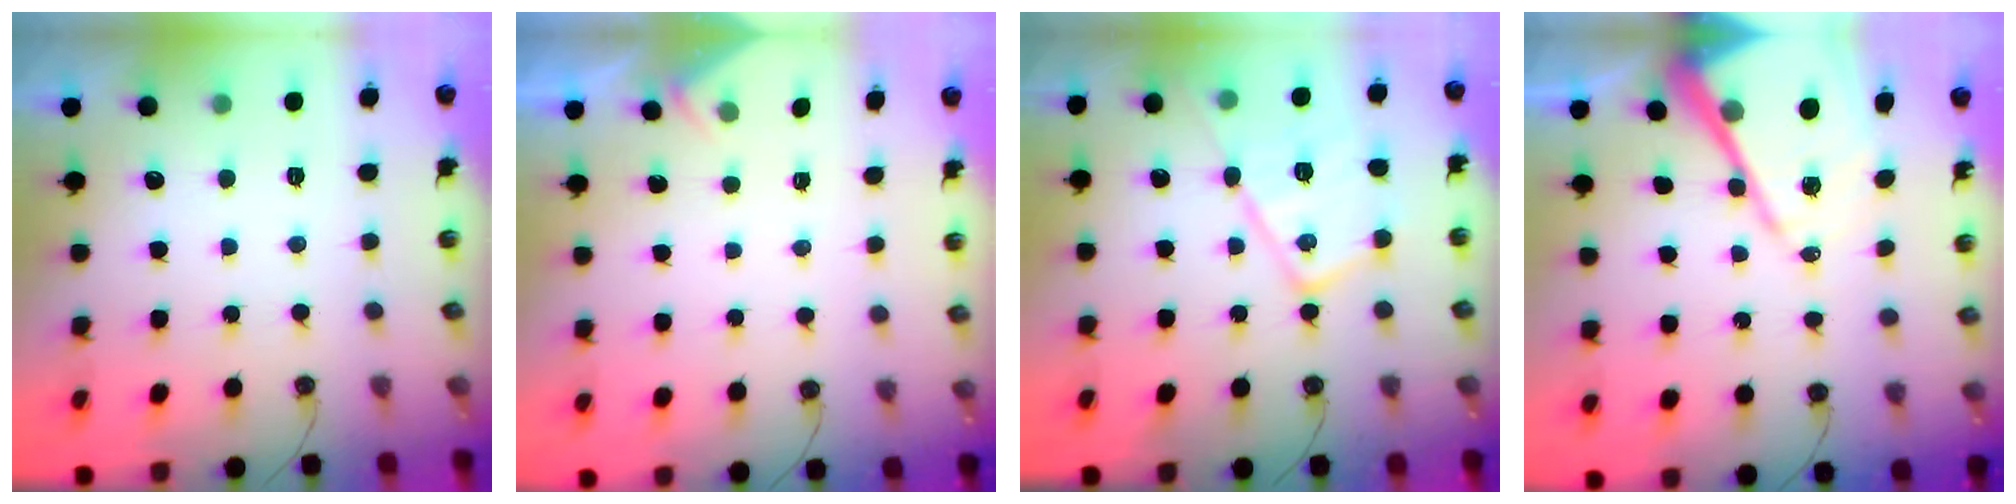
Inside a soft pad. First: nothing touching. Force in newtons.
{"total": 1.8, "press": 1.8, "slide": 0.4}
{"total": 16.7, "press": 16.6, "slide": 1.1}
{"total": 19.4, "press": 19.3, "slide": 1.9}